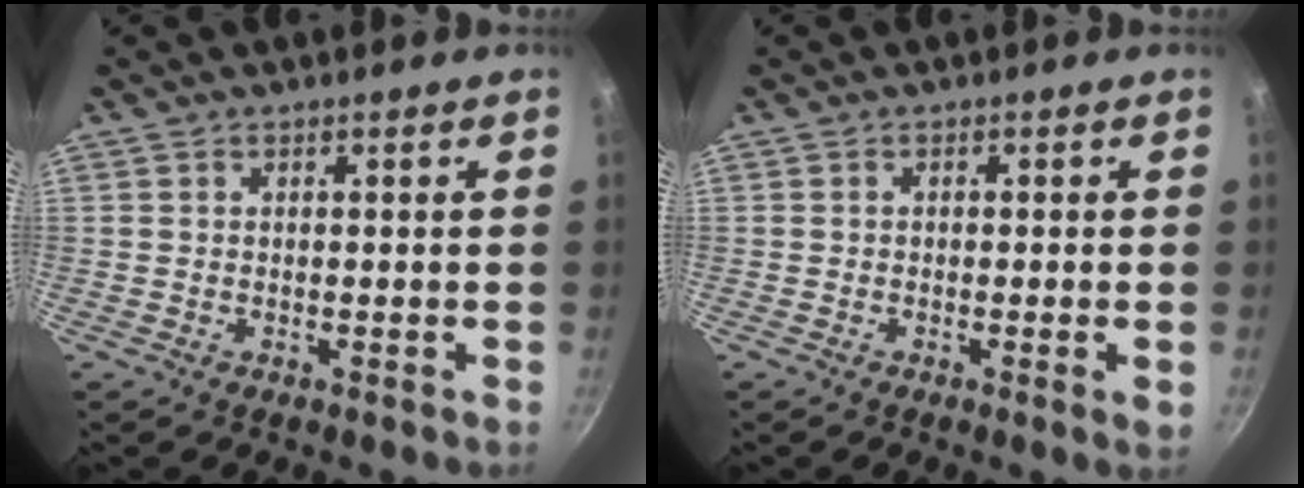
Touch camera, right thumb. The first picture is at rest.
{"total": 1.8, "force": [-0.4, 0.1, 1.8], "torque": [-0.028, -0.005, -0.009]}